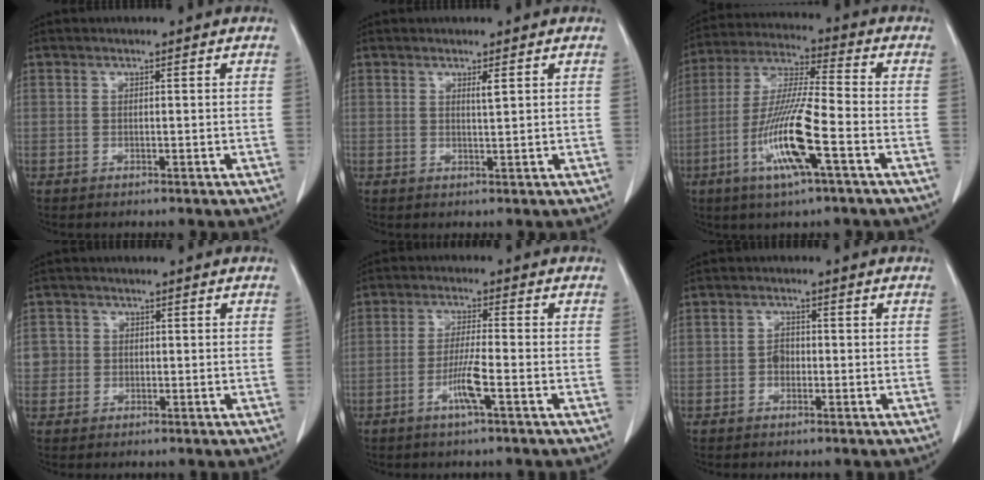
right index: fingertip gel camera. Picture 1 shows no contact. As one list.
[{"total": 1.2, "force": [0.6, -0.1, 1.0], "torque": [-0.021, -0.005, 0.010]}, {"total": 13.8, "force": [-5.0, 0.6, 12.9], "torque": [-0.264, -0.012, -0.097]}, {"total": 3.0, "force": [0.1, 3.0, 0.2], "torque": [0.009, 0.009, 0.000]}, {"total": 5.2, "force": [-2.2, -0.3, 4.7], "torque": [-0.093, -0.008, -0.045]}, {"total": 1.8, "force": [-0.5, 1.3, 1.1], "torque": [-0.017, 0.006, -0.008]}]